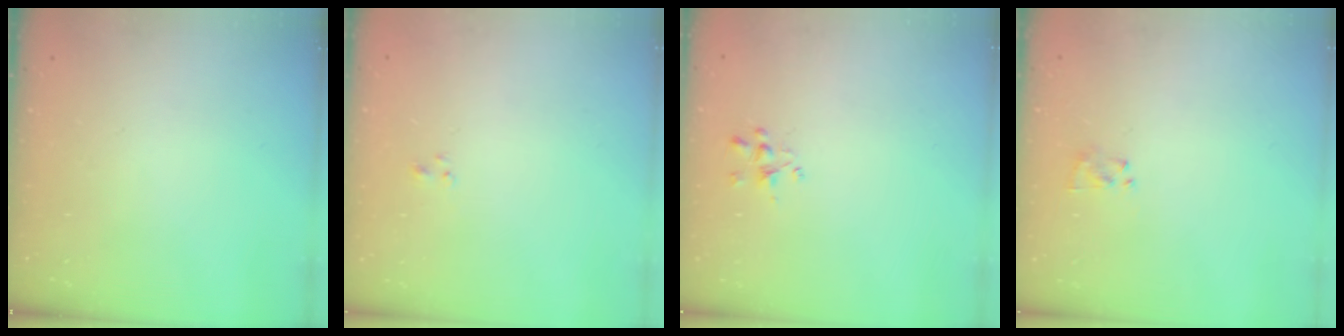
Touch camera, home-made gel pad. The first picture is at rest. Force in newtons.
{"total": 1.2, "press": 1.0, "slide": 0.6}
{"total": 1.2, "press": 1.1, "slide": 0.5}
{"total": 2.2, "press": 2.0, "slide": 1.0}